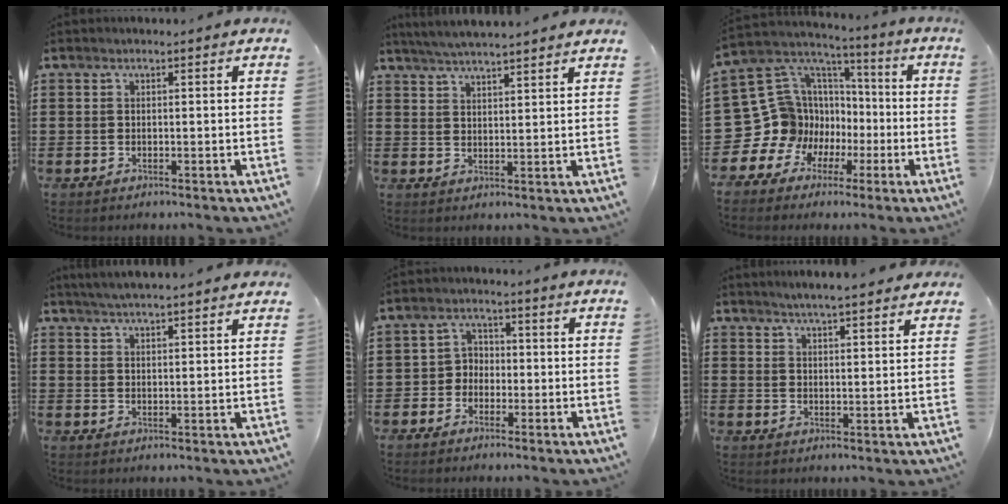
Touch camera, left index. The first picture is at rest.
{"total": 4.1, "force": [3.9, -0.5, 1.2], "torque": [-0.035, -0.013, 0.070]}
{"total": 13.1, "force": [-2.5, 12.6, 2.6], "torque": [-0.119, -0.023, -0.012]}
{"total": 3.3, "force": [3.2, -0.5, 0.7], "torque": [-0.023, -0.008, 0.057]}
{"total": 1.4, "force": [-0.6, 1.2, 0.3], "torque": [-0.010, 0.004, -0.016]}
{"total": 3.7, "force": [3.6, -0.4, 0.7], "torque": [-0.026, -0.013, 0.063]}